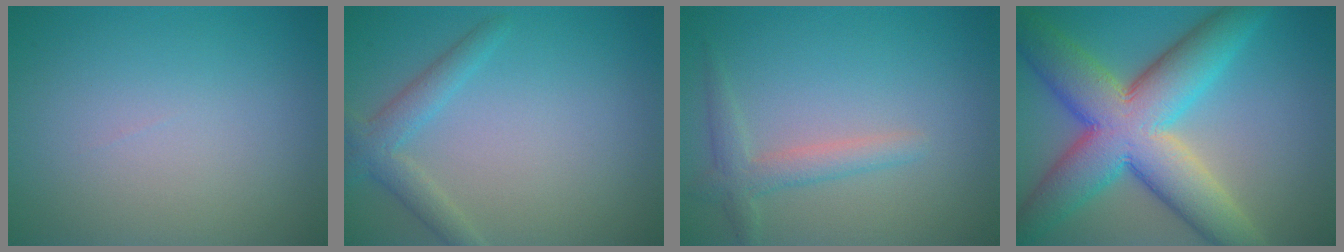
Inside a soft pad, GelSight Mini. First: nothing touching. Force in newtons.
{"total": 2.6, "press": 2.6, "slide": 0.1}
{"total": 2.3, "press": 2.3, "slide": 0.2}
{"total": 12.0, "press": 11.9, "slide": 0.8}